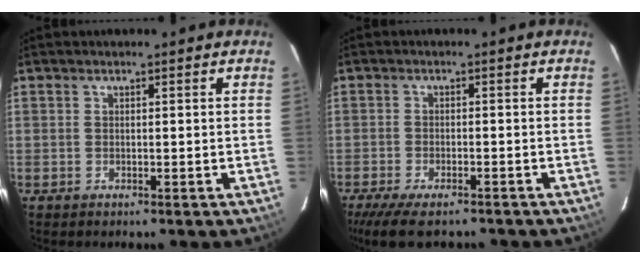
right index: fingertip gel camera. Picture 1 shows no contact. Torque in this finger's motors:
{"motor_torque": [0.90, -0.75, 0.39, 0.10]}